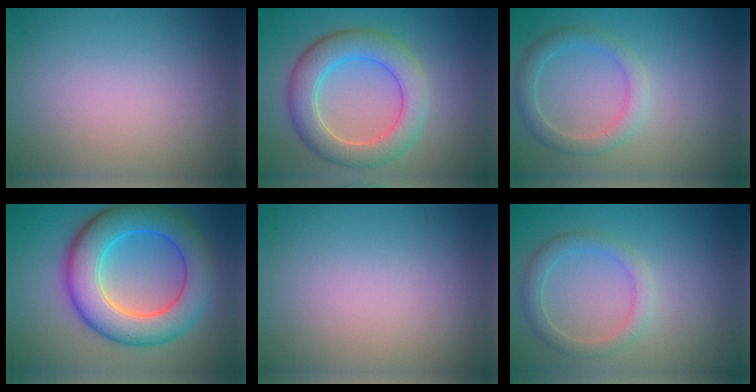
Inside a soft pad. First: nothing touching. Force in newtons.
{"total": 6.0, "press": 6.0, "slide": 0.4}
{"total": 2.5, "press": 2.5, "slide": 0.1}
{"total": 9.3, "press": 9.3, "slide": 0.1}
{"total": 0.0}
{"total": 2.4, "press": 2.4, "slide": 0.1}